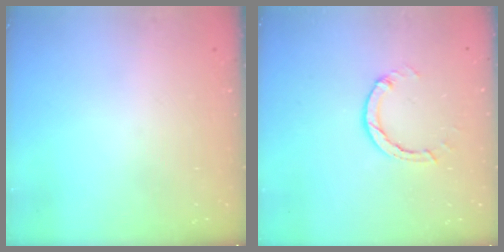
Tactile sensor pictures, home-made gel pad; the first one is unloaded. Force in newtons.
{"total": 2.7, "press": 2.7, "slide": 0.3}